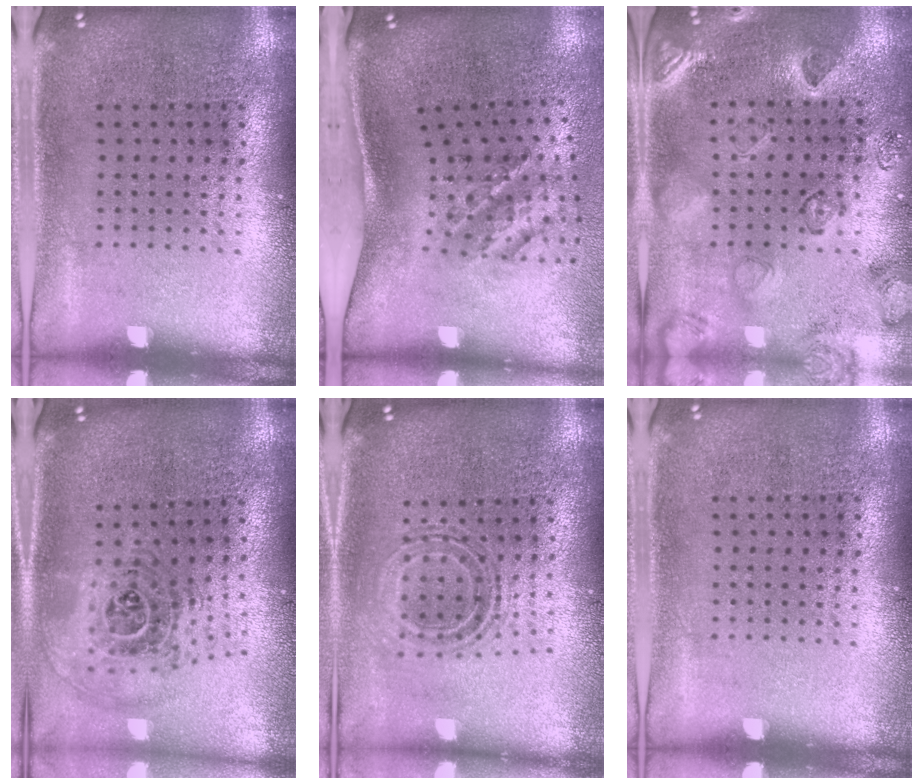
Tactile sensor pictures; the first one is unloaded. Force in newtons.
{"total": 2.1, "press": 1.3, "slide": 1.7}
{"total": 2.3, "press": 2.1, "slide": 0.9}
{"total": 1.6, "press": 1.4, "slide": 0.8}
{"total": 0.8, "press": 0.8, "slide": 0.2}
{"total": 0.0}